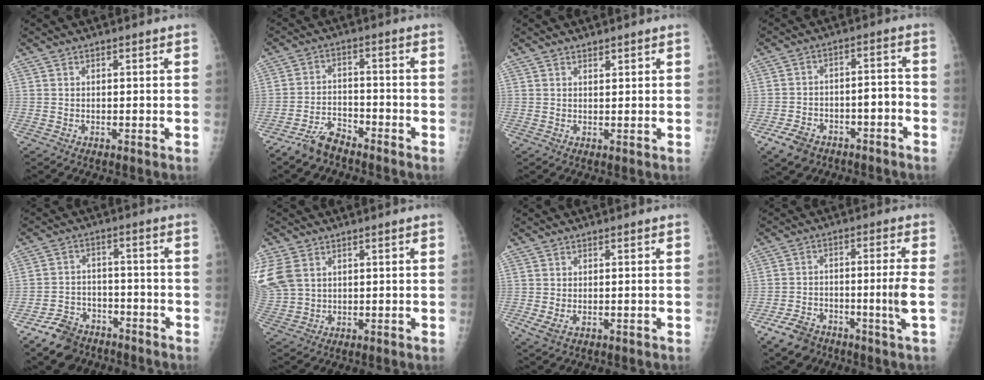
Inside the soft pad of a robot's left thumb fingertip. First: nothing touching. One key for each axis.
{"total": 5.8, "fx": -5.1, "fy": 2.0, "fz": 1.8, "tx": -0.032, "ty": 0.025, "tz": -0.099}
{"total": 1.1, "fx": 0.9, "fy": 0.4, "fz": 0.4, "tx": 0.000, "ty": -0.006, "tz": 0.014}
{"total": 9.2, "fx": -5.6, "fy": 5.2, "fz": 5.2, "tx": -0.073, "ty": 0.056, "tz": -0.085}
{"total": 9.5, "fx": -6.9, "fy": 5.9, "fz": 2.8, "tx": -0.034, "ty": 0.045, "tz": -0.115}
{"total": 10.0, "fx": 3.4, "fy": 7.4, "fz": 5.8, "tx": -0.156, "ty": 0.001, "tz": 0.077}
{"total": 2.7, "fx": -0.4, "fy": 1.2, "fz": 2.4, "tx": -0.057, "ty": -0.002, "tz": -0.003}
{"total": 8.4, "fx": -4.5, "fy": 1.6, "fz": 6.8, "tx": -0.132, "ty": 0.036, "tz": -0.074}